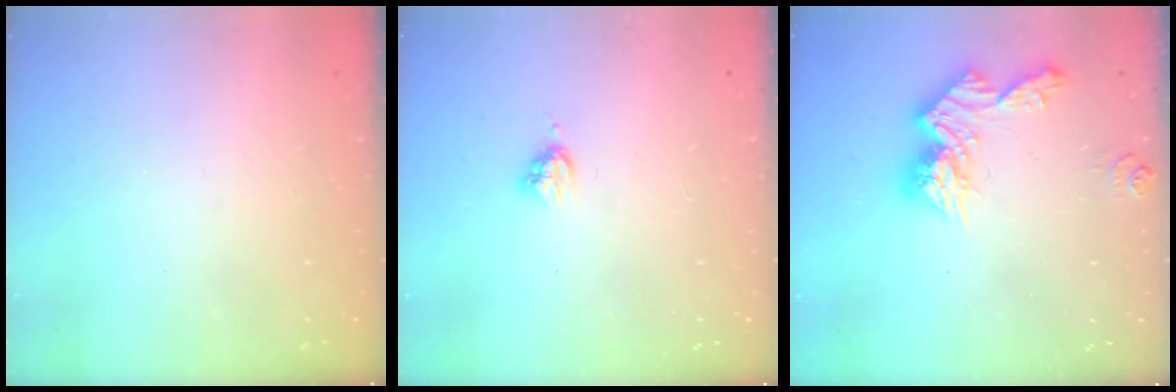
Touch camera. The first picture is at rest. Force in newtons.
{"total": 3.4, "press": 3.4, "slide": 0.4}
{"total": 12.6, "press": 12.6, "slide": 1.0}